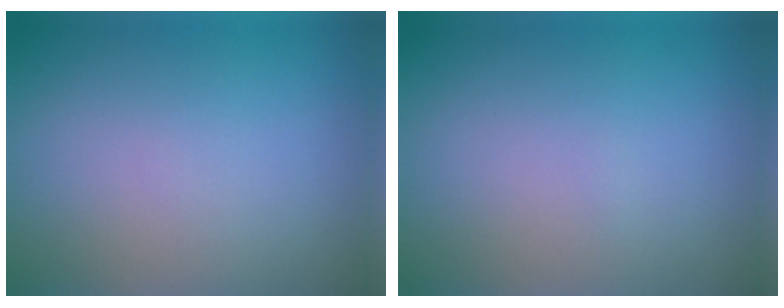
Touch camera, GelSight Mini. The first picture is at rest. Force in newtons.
{"total": 0.0}